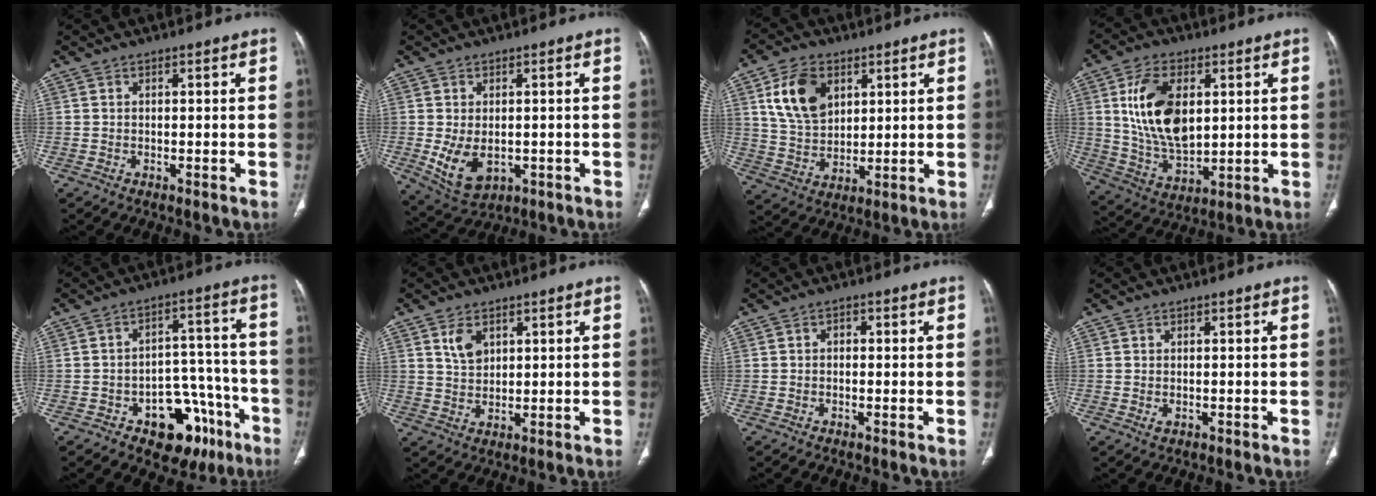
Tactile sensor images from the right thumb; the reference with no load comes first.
{"total": 7.4, "force": [-1.3, 4.8, 5.5], "torque": [-0.095, -0.008, -0.003]}
{"total": 11.7, "force": [4.8, 7.8, 7.3], "torque": [-0.115, -0.017, 0.098]}
{"total": 15.9, "force": [3.5, 9.3, 12.4], "torque": [-0.209, -0.015, 0.074]}
{"total": 14.8, "force": [-7.9, 9.0, 8.8], "torque": [-0.065, 0.069, -0.102]}
{"total": 4.5, "force": [2.2, 2.9, 2.6], "torque": [-0.039, -0.014, 0.049]}
{"total": 1.2, "force": [0.0, 1.0, 0.8], "torque": [-0.001, 0.005, -0.006]}
{"total": 0.7, "force": [-0.2, 0.4, 0.5], "torque": [-0.012, -0.001, 0.002]}